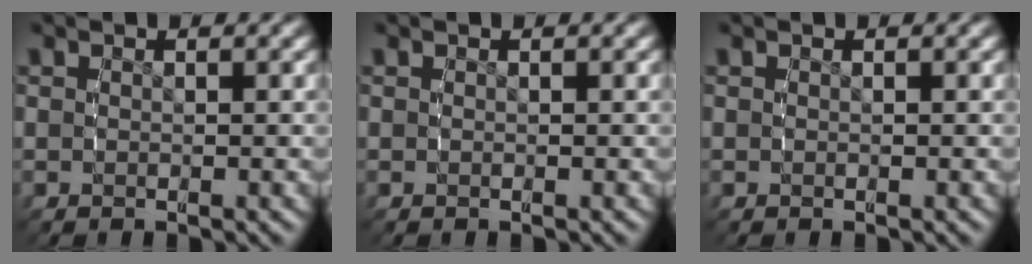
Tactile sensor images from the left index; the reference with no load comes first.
{"total": 0.0}
{"total": 0.0}